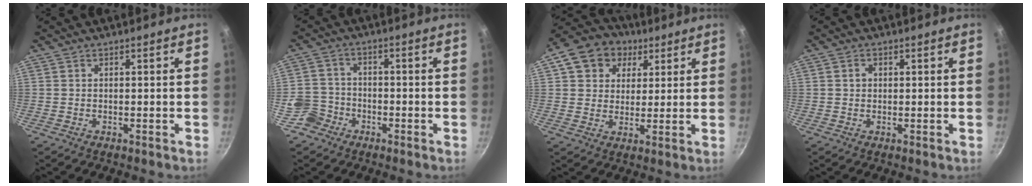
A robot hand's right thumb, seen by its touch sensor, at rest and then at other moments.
{"total": 5.3, "force": [-3.1, 4.2, 0.5], "torque": [0.016, 0.038, -0.064]}
{"total": 11.9, "force": [5.1, 9.4, 5.2], "torque": [-0.068, 0.005, 0.075]}
{"total": 1.5, "force": [0.2, 1.3, 0.8], "torque": [-0.007, 0.004, 0.002]}